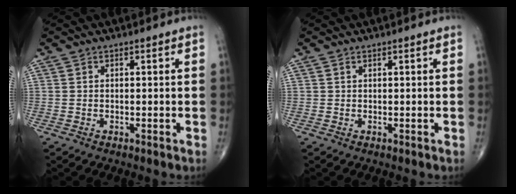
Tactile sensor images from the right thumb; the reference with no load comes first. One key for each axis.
{"total": 0.0}